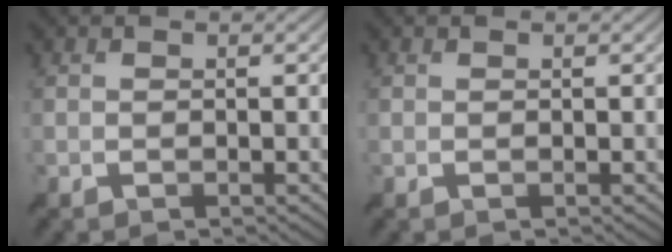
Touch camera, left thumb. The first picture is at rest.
{"total": 0.0}